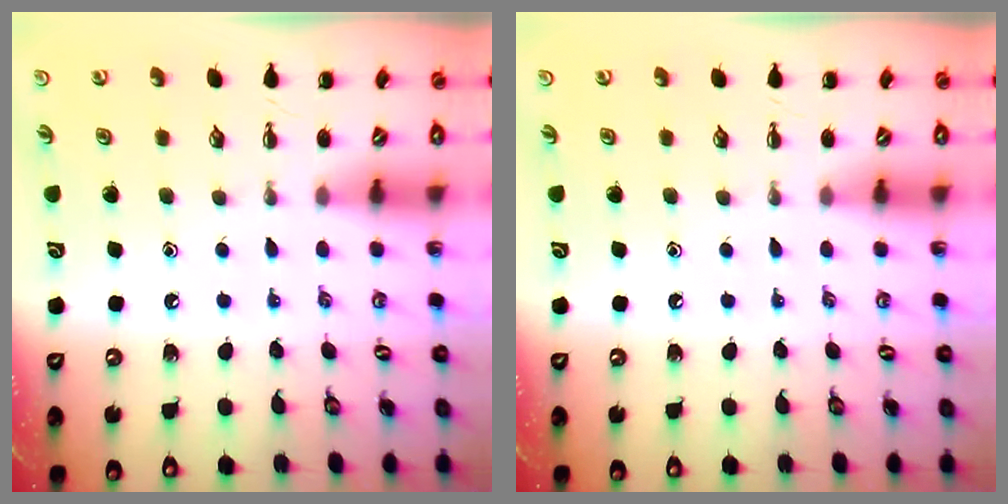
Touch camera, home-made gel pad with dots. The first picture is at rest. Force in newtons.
{"total": 0.0}